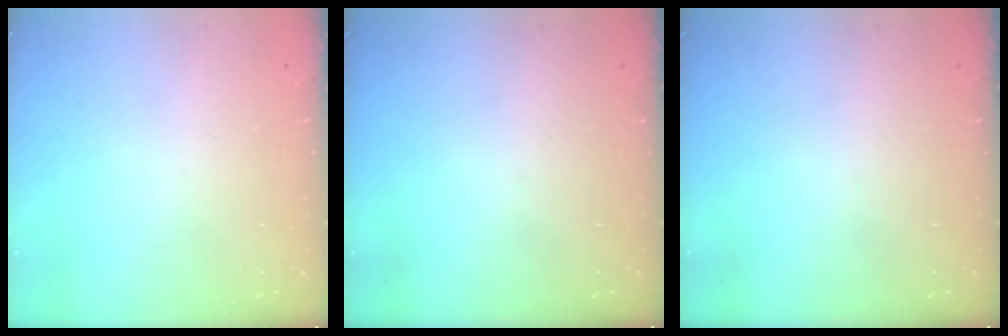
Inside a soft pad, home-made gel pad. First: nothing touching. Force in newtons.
{"total": 0.0}
{"total": 0.0}